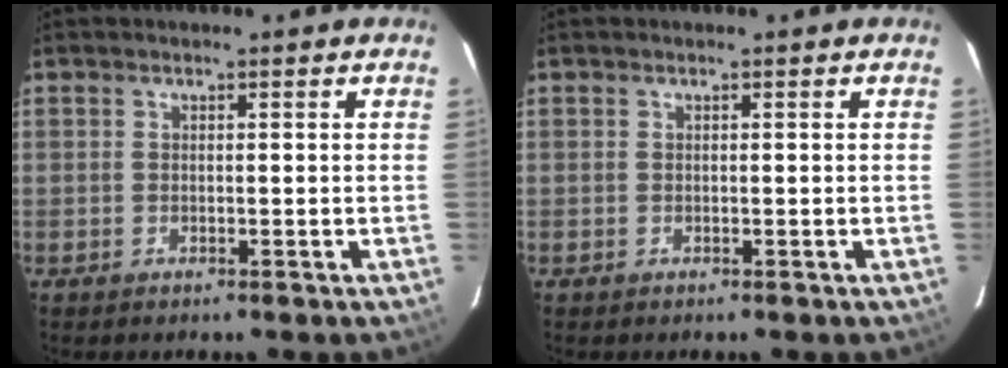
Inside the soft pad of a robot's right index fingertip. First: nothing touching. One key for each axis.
{"total": 0.0}